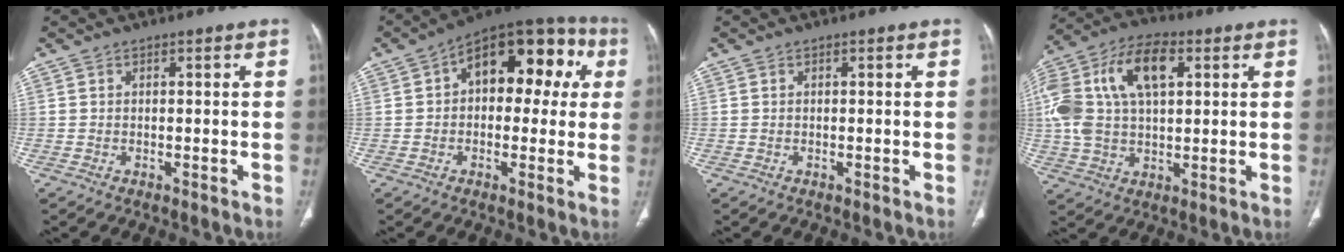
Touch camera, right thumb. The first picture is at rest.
{"total": 17.1, "force": [3.8, 10.0, 13.4], "torque": [-0.126, 0.043, 0.042]}
{"total": 0.0}
{"total": 20.0, "force": [5.3, 11.2, 15.7], "torque": [-0.322, 0.024, 0.089]}